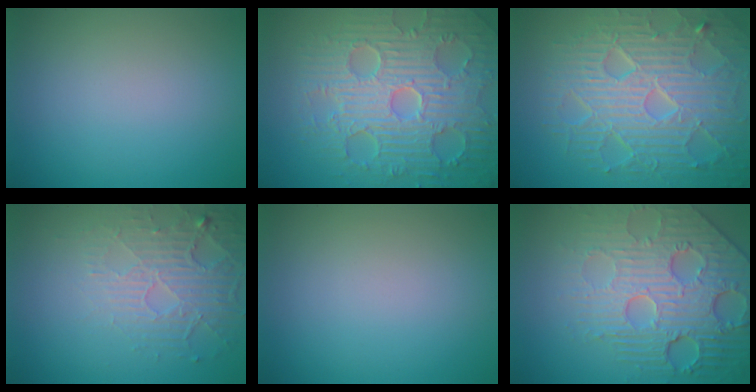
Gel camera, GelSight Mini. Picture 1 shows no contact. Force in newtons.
{"total": 9.3, "press": 6.8, "slide": 6.3}
{"total": 10.2, "press": 6.6, "slide": 7.8}
{"total": 5.4, "press": 3.4, "slide": 4.2}
{"total": 0.0}
{"total": 7.5, "press": 5.9, "slide": 4.7}